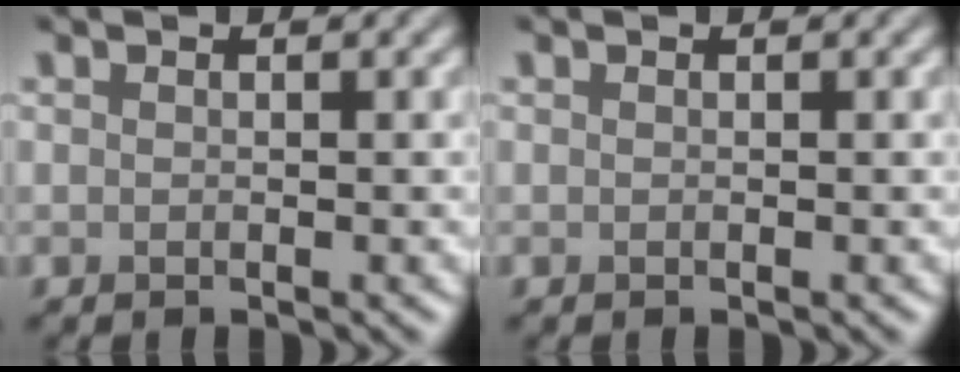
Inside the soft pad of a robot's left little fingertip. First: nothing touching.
{"total": 0.0}